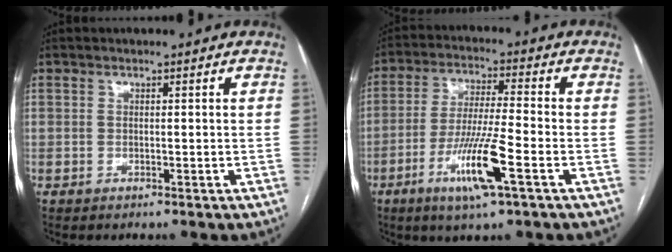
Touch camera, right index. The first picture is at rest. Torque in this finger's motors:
{"motor_torque": [1.34, -0.26, 0.83, 0.20]}